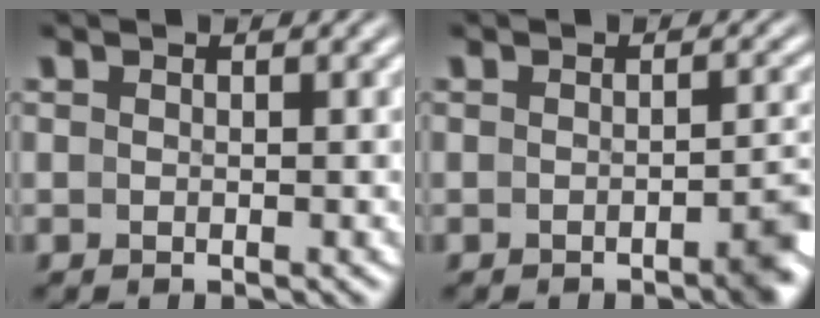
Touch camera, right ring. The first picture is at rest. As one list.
[{"total": 2.5, "force": [-1.6, 0.3, 1.9], "torque": [-0.020, 0.003, -0.028]}]